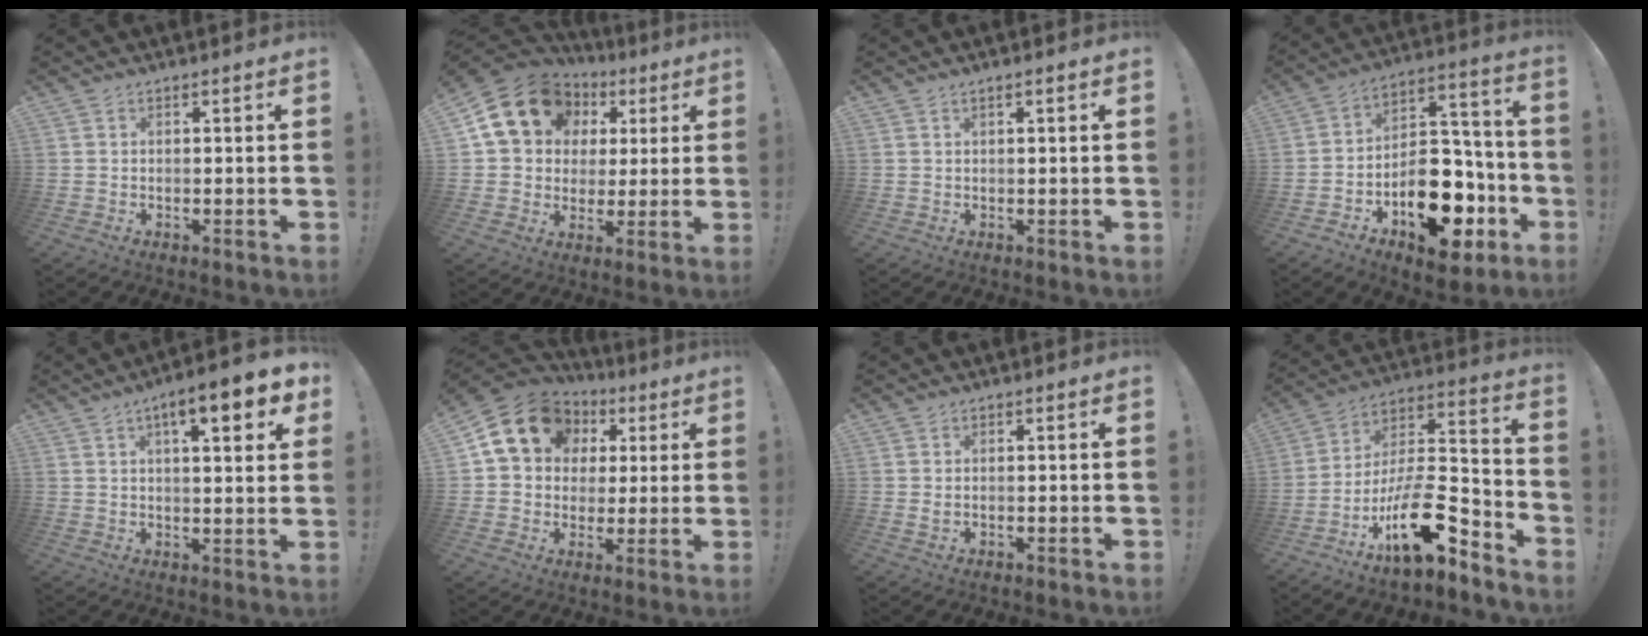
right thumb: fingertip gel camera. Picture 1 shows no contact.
{"total": 17.1, "force": [6.5, 13.6, 7.9], "torque": [-0.117, -0.022, 0.136]}
{"total": 1.0, "force": [0.5, 0.0, 0.9], "torque": [-0.010, -0.003, 0.007]}
{"total": 19.4, "force": [-9.1, 11.7, 12.5], "torque": [-0.153, 0.076, -0.132]}
{"total": 10.4, "force": [4.6, 2.7, 9.0], "torque": [-0.114, -0.019, 0.069]}
{"total": 16.2, "force": [5.9, 13.0, 7.5], "torque": [-0.114, -0.014, 0.123]}
{"total": 0.8, "force": [0.5, 0.5, 0.5], "torque": [-0.003, 0.001, 0.006]}
{"total": 20.1, "force": [-9.2, 8.0, 16.0], "torque": [-0.263, 0.051, -0.150]}